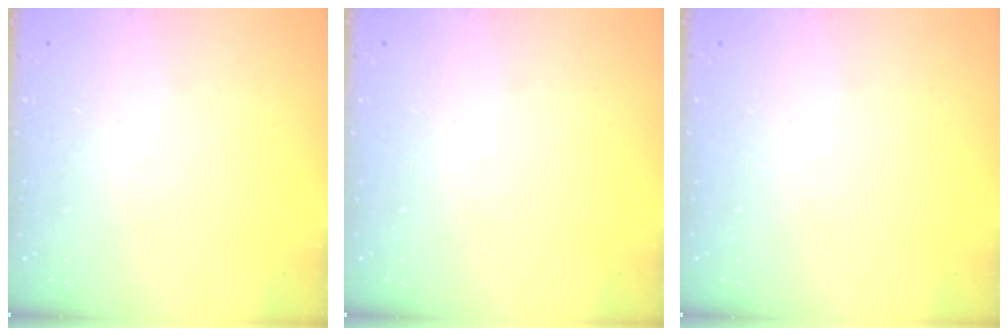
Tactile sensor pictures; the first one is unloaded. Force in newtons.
{"total": 0.0}
{"total": 0.0}